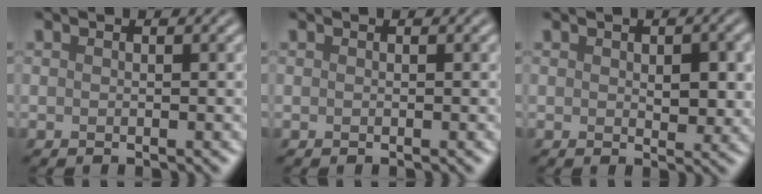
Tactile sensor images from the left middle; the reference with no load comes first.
{"total": 0.0}
{"total": 3.6, "force": [0.3, 1.9, 3.0], "torque": [-0.038, -0.003, 0.008]}